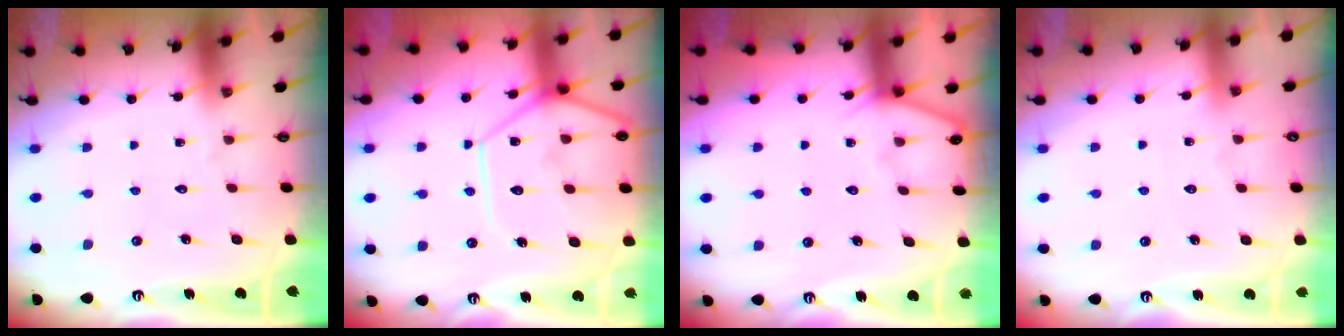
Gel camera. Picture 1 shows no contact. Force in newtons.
{"total": 14.0, "press": 13.9, "slide": 1.6}
{"total": 4.4, "press": 4.3, "slide": 0.7}
{"total": 4.1, "press": 4.0, "slide": 0.6}